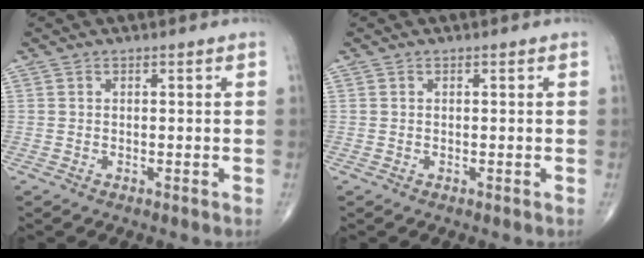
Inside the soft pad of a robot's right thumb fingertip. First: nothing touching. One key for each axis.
{"total": 0.0}